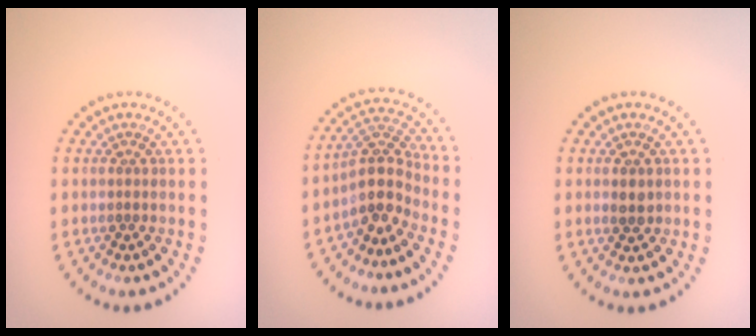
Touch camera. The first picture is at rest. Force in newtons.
{"total": 3.7, "press": 2.9, "slide": 2.3}
{"total": 1.4, "press": 1.4, "slide": 0.1}